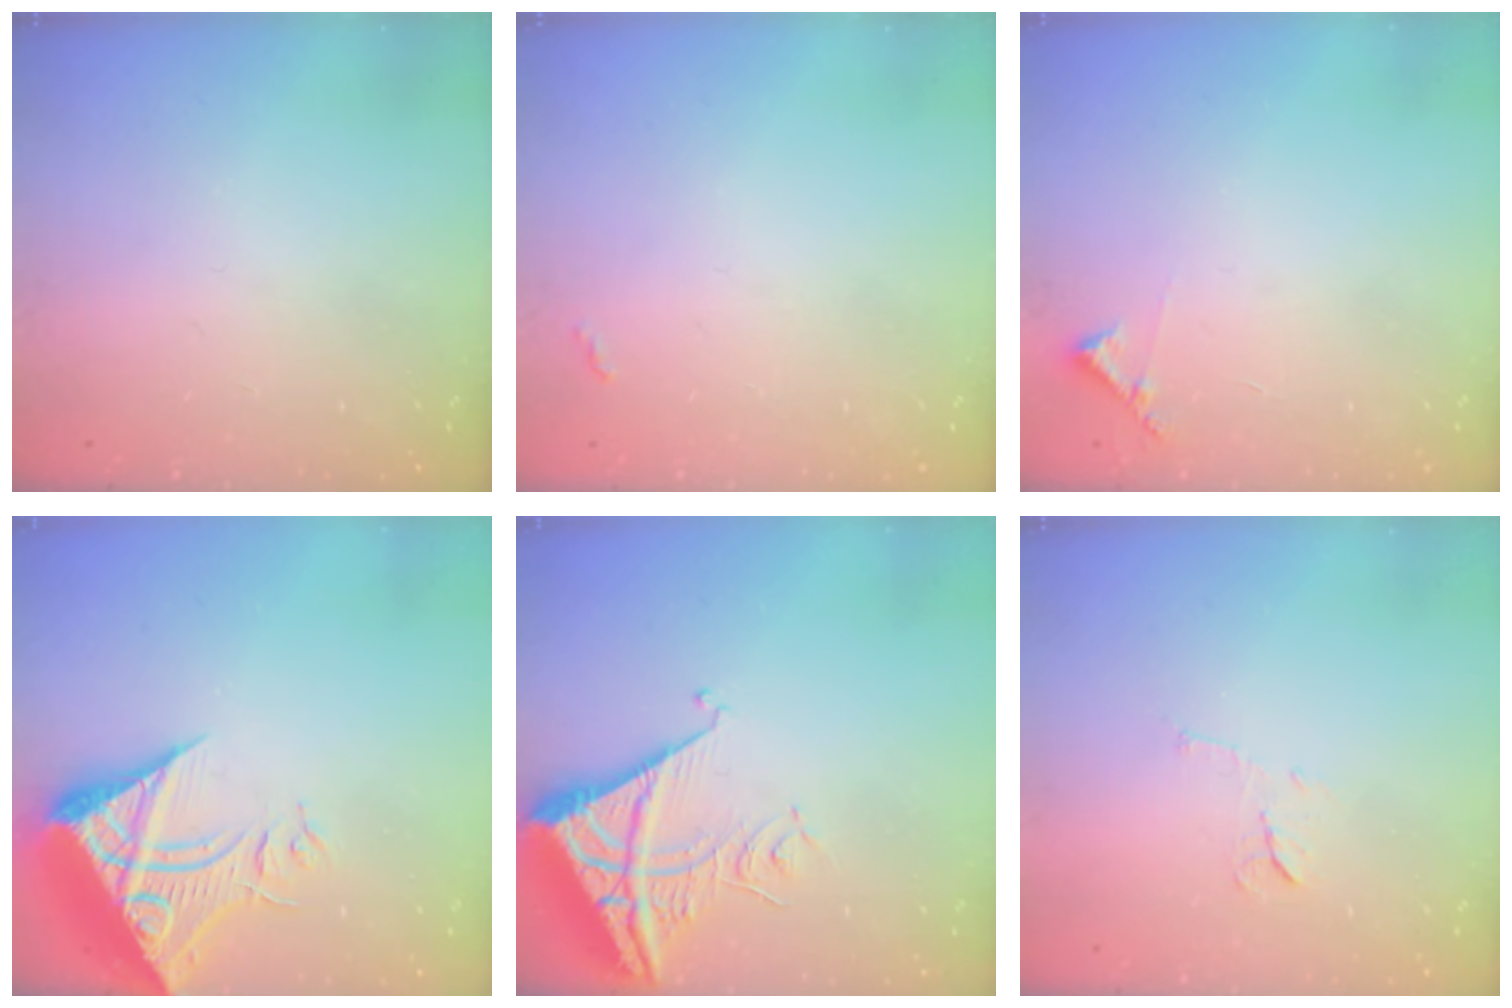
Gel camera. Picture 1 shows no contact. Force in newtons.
{"total": 3.2, "press": 3.2, "slide": 0.5}
{"total": 6.4, "press": 6.4, "slide": 0.5}
{"total": 19.4, "press": 19.3, "slide": 2.1}
{"total": 9.1, "press": 9.1, "slide": 1.0}
{"total": 5.6, "press": 5.6, "slide": 0.4}